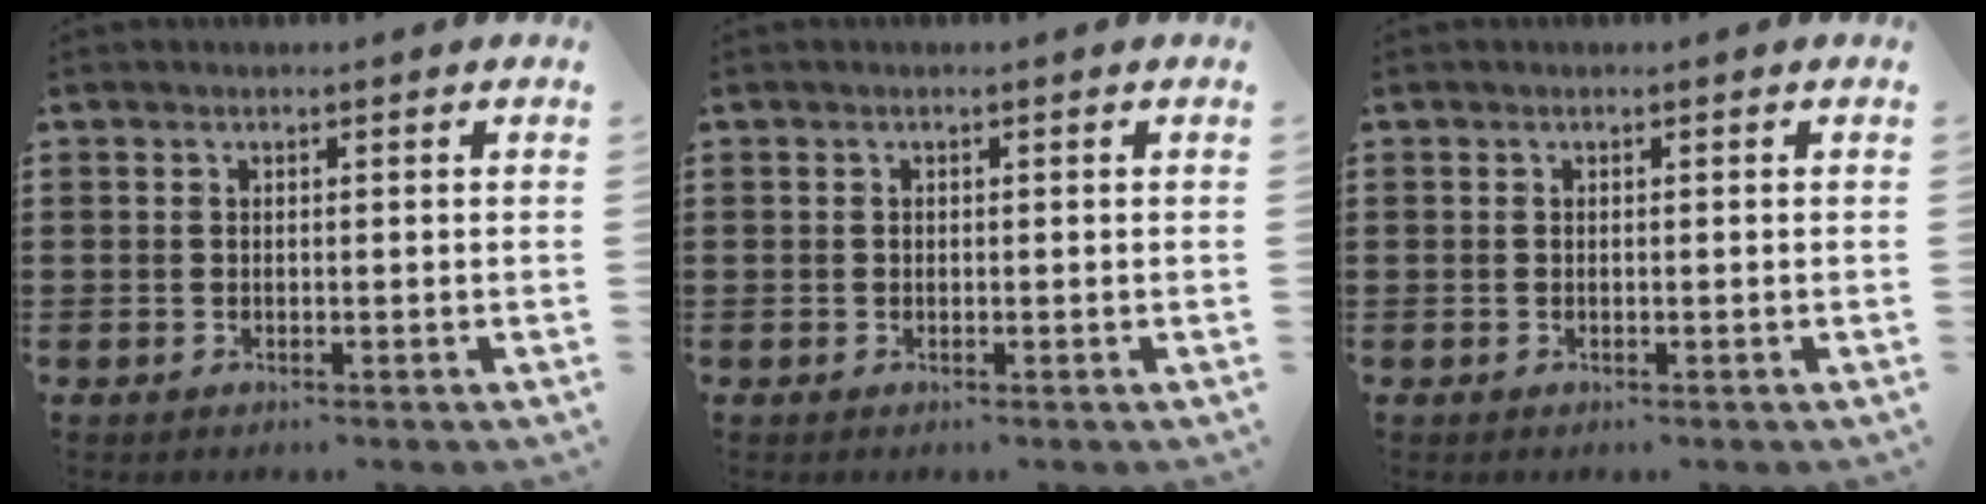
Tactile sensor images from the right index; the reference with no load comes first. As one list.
[{"total": 0.0}, {"total": 0.0}]